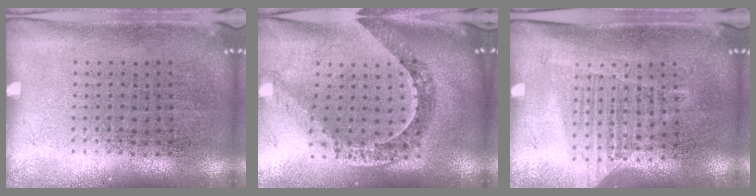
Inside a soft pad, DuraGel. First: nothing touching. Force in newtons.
{"total": 1.1, "press": 1.1, "slide": 0.3}
{"total": 1.3, "press": 1.2, "slide": 0.4}